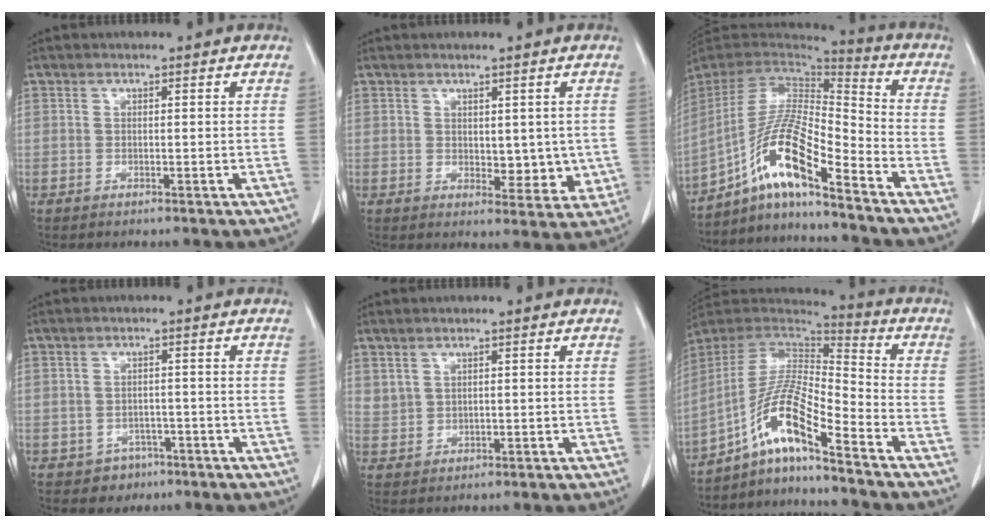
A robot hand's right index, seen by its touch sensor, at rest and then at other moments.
{"total": 5.3, "force": [0.4, 2.9, 4.4], "torque": [-0.042, -0.011, 0.012]}
{"total": 14.1, "force": [-8.9, 1.0, 10.8], "torque": [-0.211, 0.004, -0.164]}
{"total": 3.3, "force": [-1.8, 2.8, 0.2], "torque": [0.001, 0.014, -0.020]}
{"total": 1.9, "force": [1.2, 1.3, 0.6], "torque": [-0.010, 0.001, 0.028]}
{"total": 11.9, "force": [-7.9, 0.4, 8.9], "torque": [-0.177, 0.012, -0.148]}